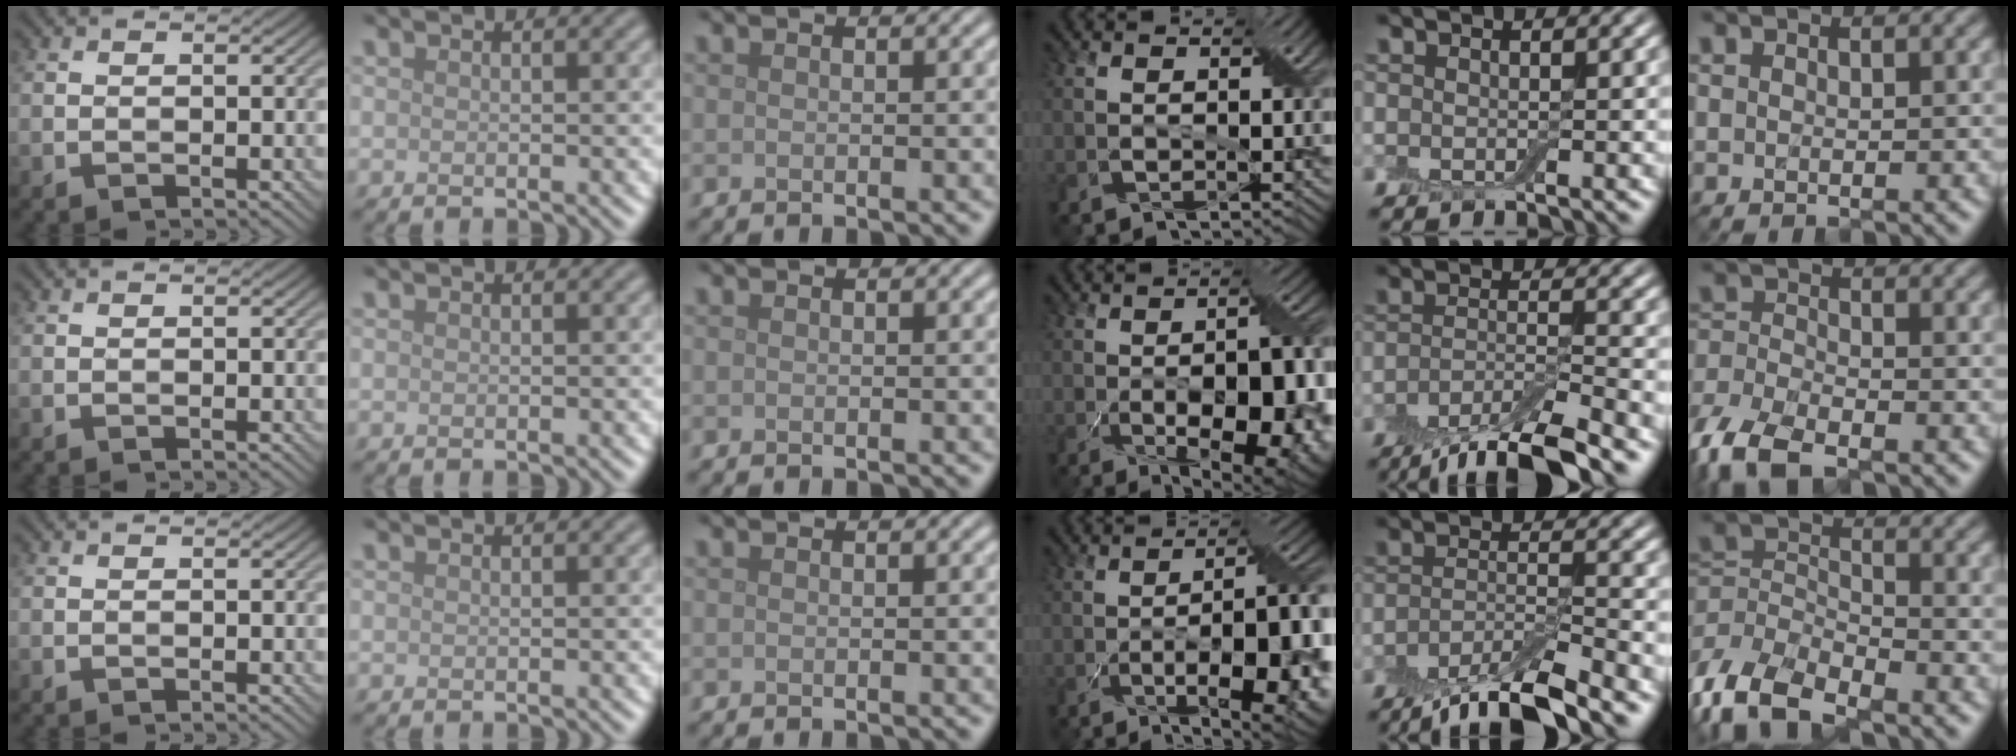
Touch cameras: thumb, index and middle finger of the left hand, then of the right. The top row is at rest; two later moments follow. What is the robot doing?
{"motion": "insert", "object": "drawer"}